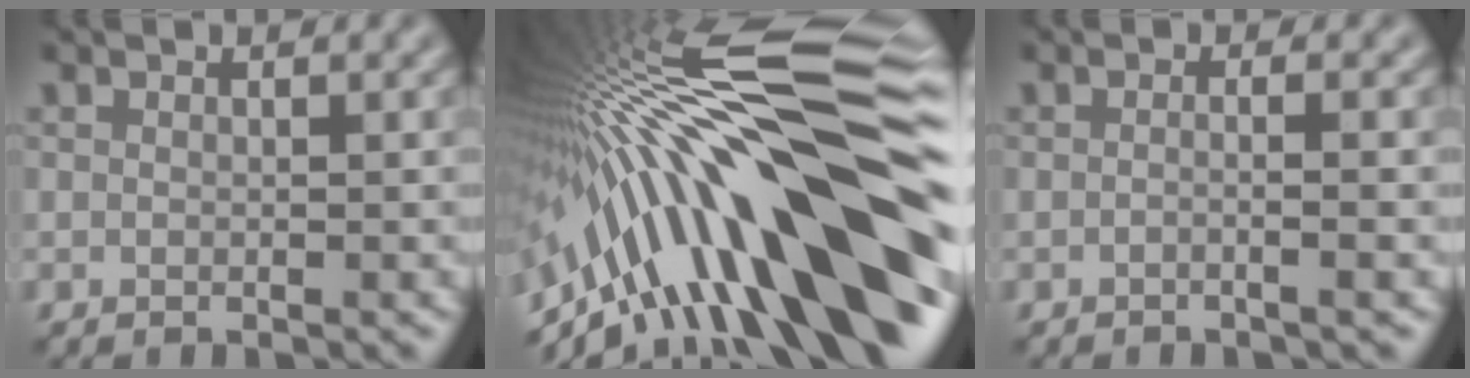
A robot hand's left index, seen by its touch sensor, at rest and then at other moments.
{"total": 18.9, "force": [-4.4, 5.6, 17.5], "torque": [-0.254, 0.034, -0.085]}
{"total": 1.9, "force": [-0.4, 0.7, 1.7], "torque": [-0.019, -0.007, -0.017]}